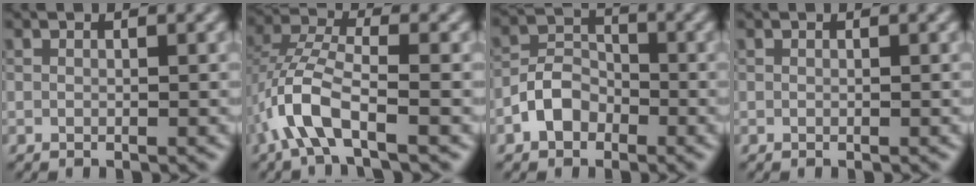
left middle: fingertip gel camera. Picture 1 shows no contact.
{"total": 5.1, "force": [-2.4, 1.7, 4.2], "torque": [-0.092, 0.009, -0.052]}
{"total": 3.4, "force": [-1.8, 2.4, 1.6], "torque": [-0.024, 0.011, -0.038]}
{"total": 0.0}